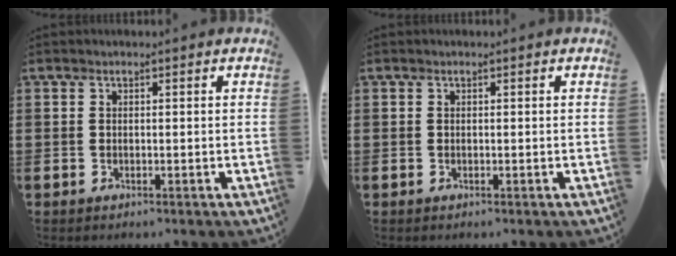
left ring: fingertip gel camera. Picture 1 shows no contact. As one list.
[{"total": 0.0}]